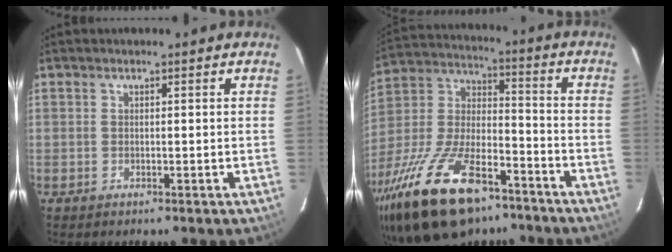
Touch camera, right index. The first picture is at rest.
{"total": 27.0, "force": [-17.6, 11.6, 16.9], "torque": [-0.345, -0.022, -0.294]}